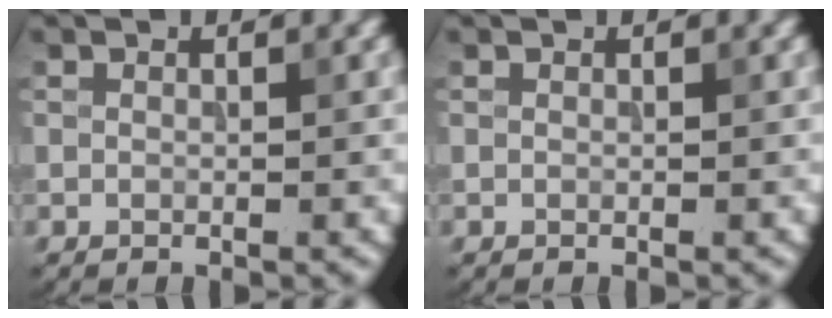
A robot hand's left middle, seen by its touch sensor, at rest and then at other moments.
{"total": 0.0}